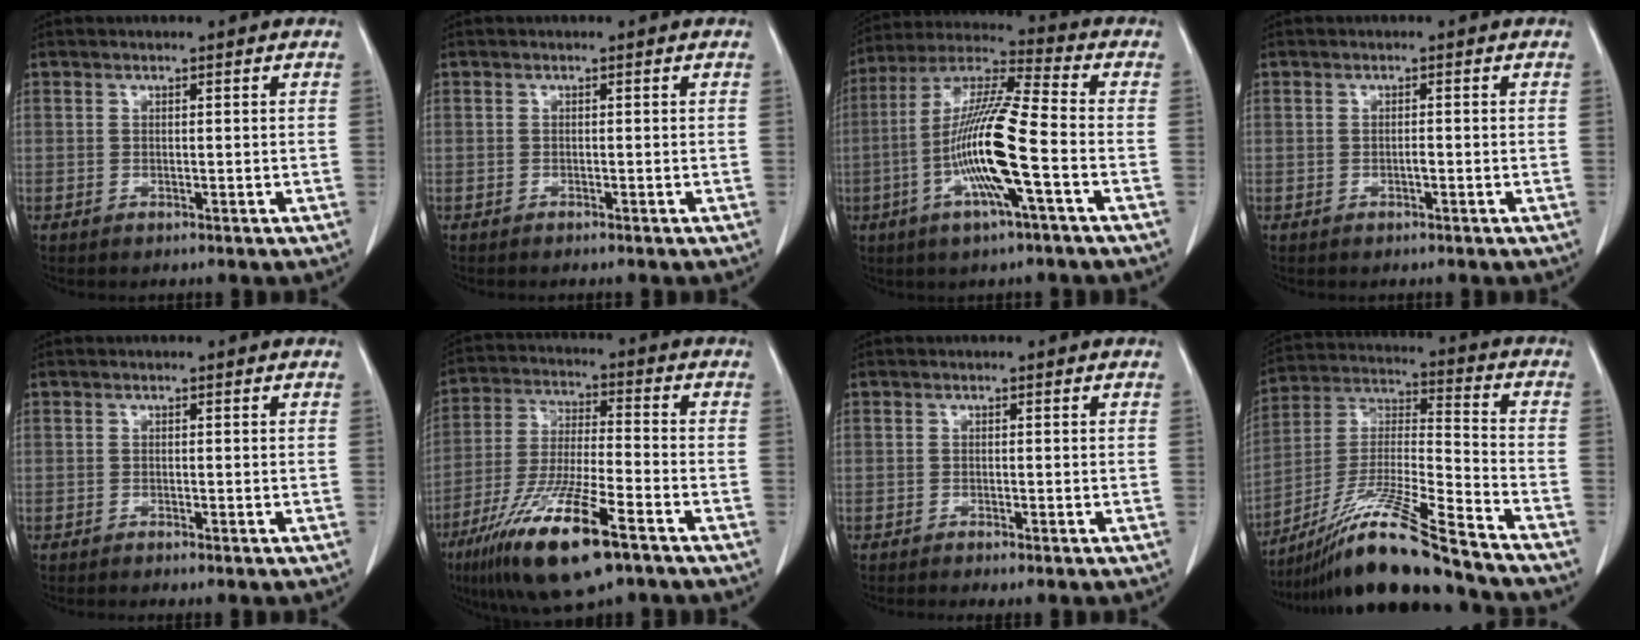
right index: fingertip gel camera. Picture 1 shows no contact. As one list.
[{"total": 0.6, "force": [-0.5, 0.0, 0.2], "torque": [-0.005, -0.001, -0.009]}, {"total": 14.8, "force": [-3.9, 0.4, 14.2], "torque": [-0.283, -0.002, -0.081]}, {"total": 0.6, "force": [-0.3, 0.1, 0.5], "torque": [-0.011, 0.001, -0.005]}, {"total": 1.2, "force": [-1.1, -0.1, 0.6], "torque": [-0.010, 0.000, -0.016]}, {"total": 16.2, "force": [-9.3, 2.3, 13.0], "torque": [-0.269, -0.038, -0.169]}, {"total": 2.2, "force": [-1.8, 0.1, 1.2], "torque": [-0.017, -0.004, -0.025]}, {"total": 18.4, "force": [-14.9, -0.6, 10.8], "torque": [-0.231, -0.024, -0.275]}]